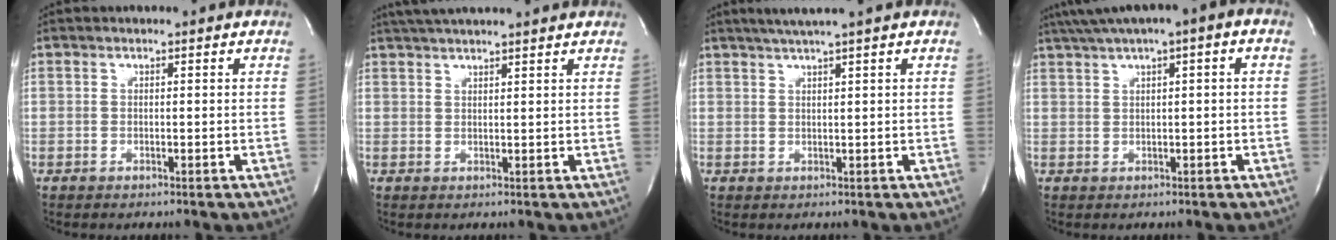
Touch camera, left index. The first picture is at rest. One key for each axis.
{"total": 10.8, "fx": 9.6, "fy": 0.2, "fz": 4.9, "tx": -0.084, "ty": 0.033, "tz": 0.134}
{"total": 4.4, "fx": 3.3, "fy": -1.1, "fz": 2.6, "tx": -0.045, "ty": 0.005, "tz": 0.060}
{"total": 7.5, "fx": 3.8, "fy": 0.7, "fz": 6.5, "tx": -0.115, "ty": 0.039, "tz": 0.062}